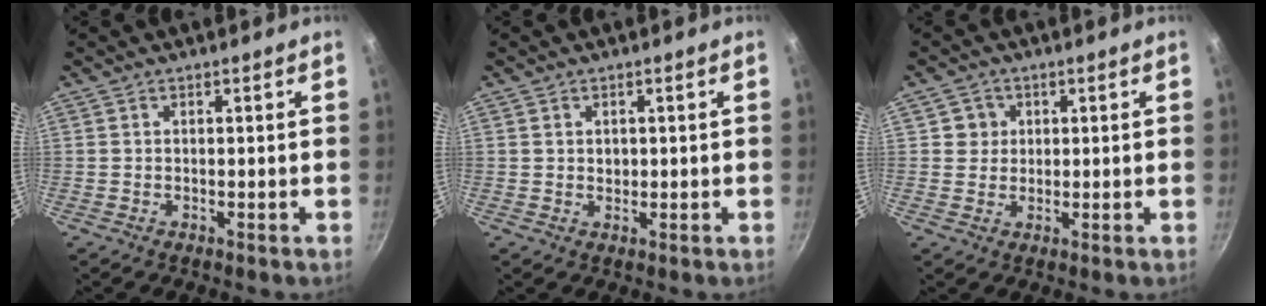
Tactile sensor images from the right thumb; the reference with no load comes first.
{"total": 1.5, "force": [0.4, 1.2, 0.7], "torque": [-0.007, 0.000, 0.006]}
{"total": 3.4, "force": [0.8, 3.3, 0.5], "torque": [0.019, 0.005, 0.007]}